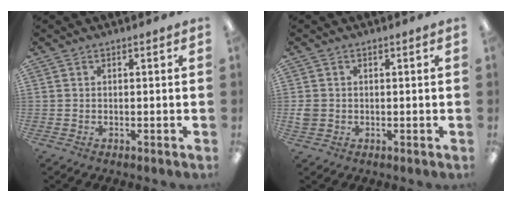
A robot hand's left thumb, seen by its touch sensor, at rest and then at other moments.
{"total": 2.5, "force": [-0.1, 2.3, 0.9], "torque": [-0.008, 0.002, -0.003]}